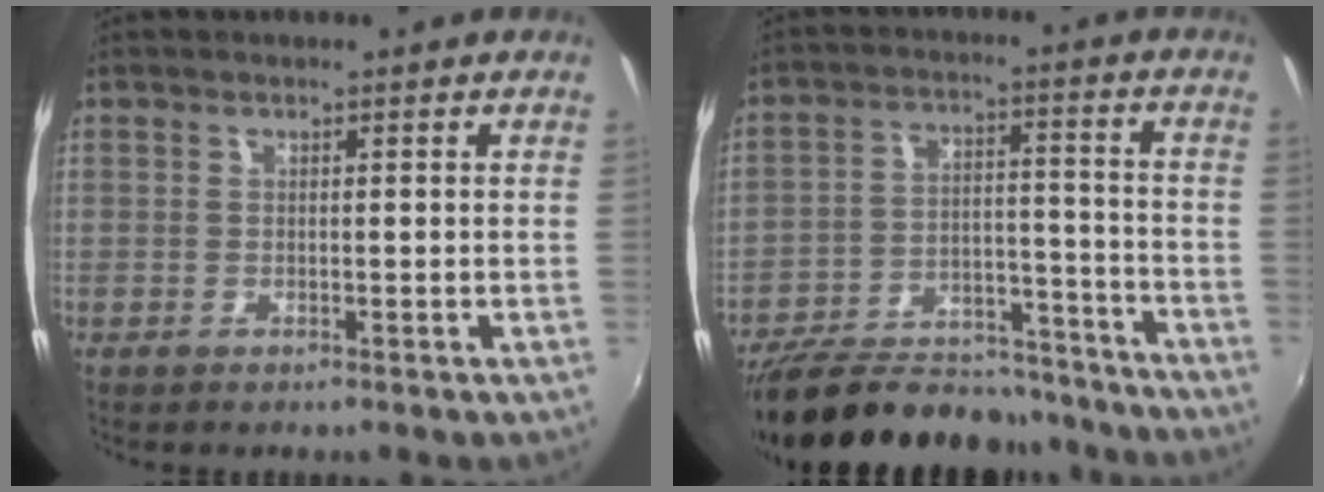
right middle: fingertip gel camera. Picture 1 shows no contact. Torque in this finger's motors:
{"motor_torque": [0.37, -1.66, -1.00, -0.21]}